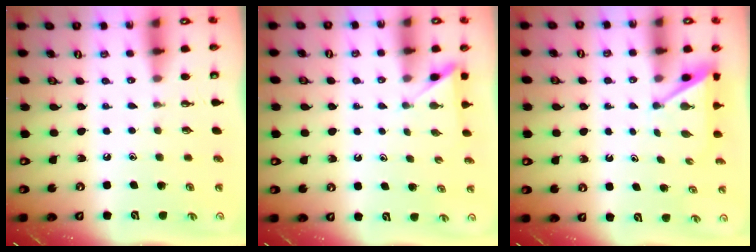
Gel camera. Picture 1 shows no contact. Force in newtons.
{"total": 3.0, "press": 3.0, "slide": 0.3}
{"total": 4.8, "press": 4.8, "slide": 0.3}